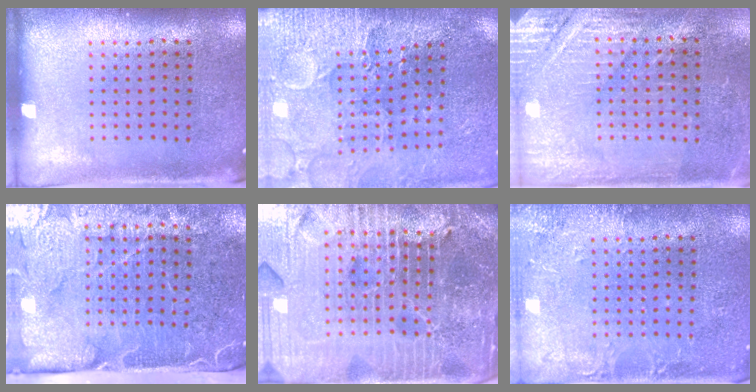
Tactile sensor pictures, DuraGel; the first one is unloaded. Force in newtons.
{"total": 3.3, "press": 3.3, "slide": 0.4}
{"total": 2.9, "press": 2.9, "slide": 0.3}
{"total": 4.9, "press": 4.1, "slide": 2.7}
{"total": 7.1, "press": 6.2, "slide": 3.5}
{"total": 2.5, "press": 2.5, "slide": 0.3}